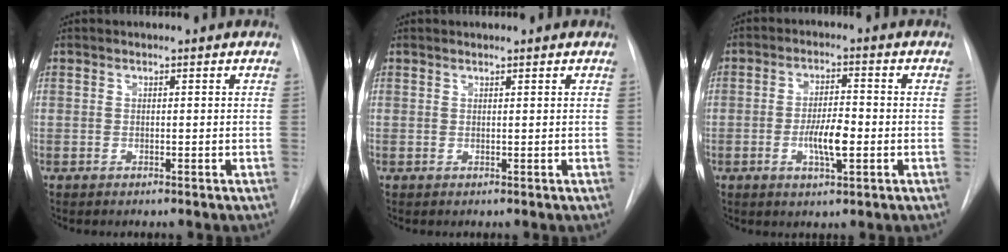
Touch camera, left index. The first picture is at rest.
{"total": 0.8, "force": [0.8, 0.0, 0.2], "torque": [-0.006, 0.011, 0.015]}
{"total": 5.9, "force": [-1.5, 1.4, 5.5], "torque": [-0.101, -0.001, -0.024]}